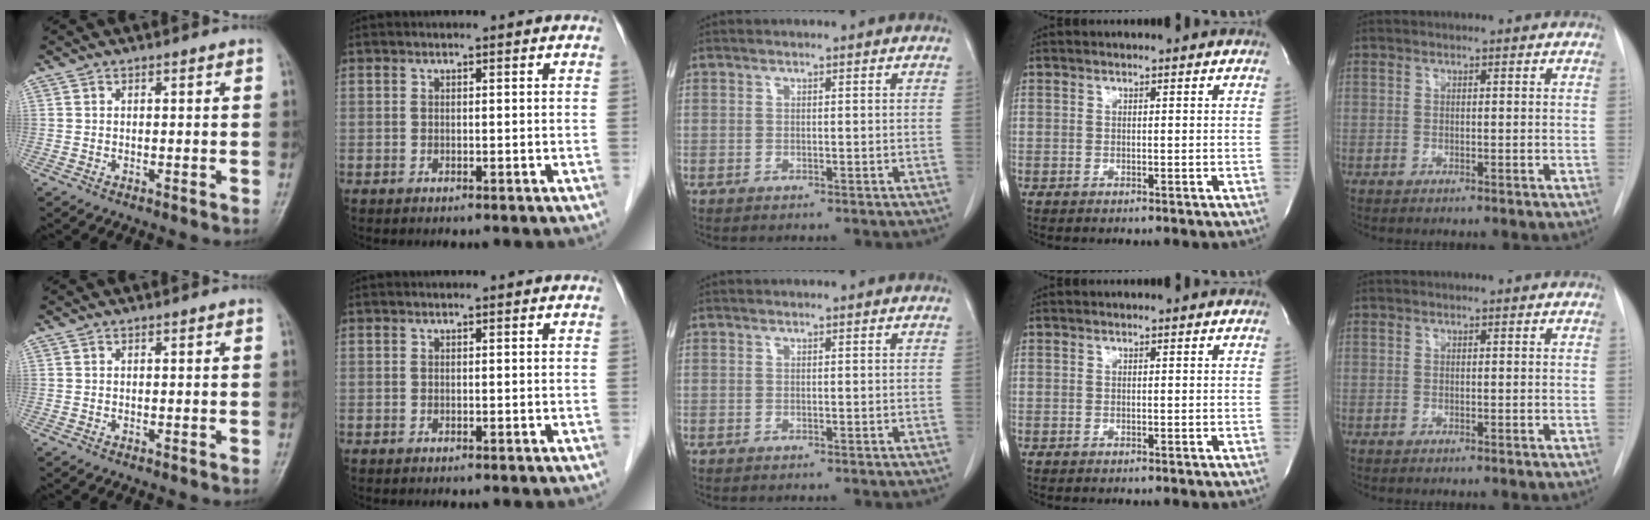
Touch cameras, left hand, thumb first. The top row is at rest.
{}